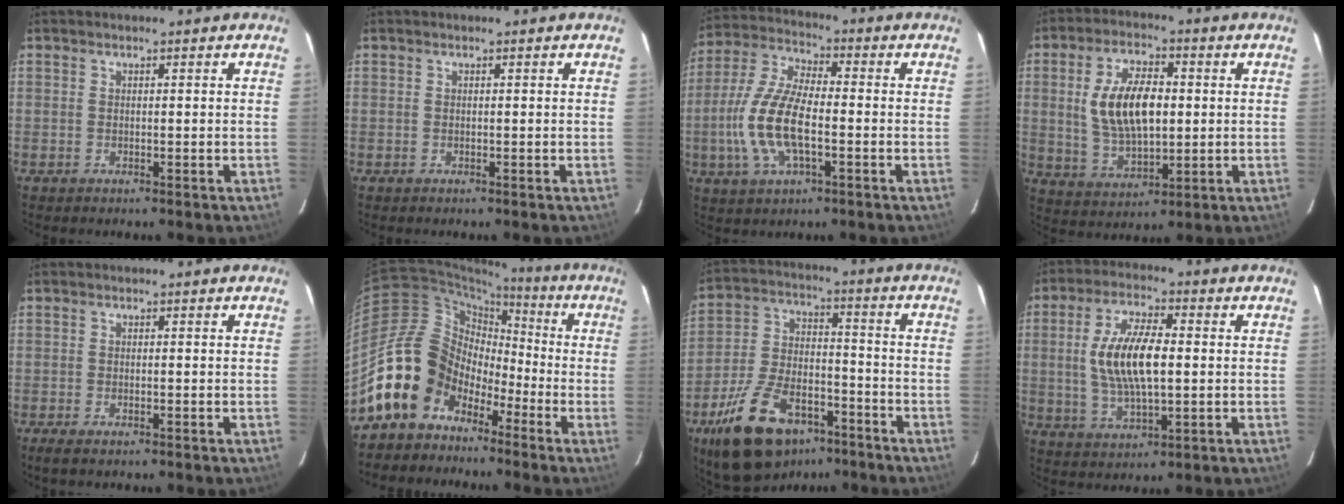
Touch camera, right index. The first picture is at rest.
{"total": 0.0}
{"total": 13.7, "force": [-3.0, 5.4, 12.3], "torque": [-0.267, 0.000, -0.062]}
{"total": 13.1, "force": [1.3, 6.6, 11.2], "torque": [-0.215, 0.007, 0.033]}
{"total": 2.3, "force": [-1.6, 0.6, 1.5], "torque": [-0.034, -0.006, -0.028]}
{"total": 14.1, "force": [-7.5, 10.9, 4.9], "torque": [-0.111, 0.035, -0.134]}
{"total": 20.1, "force": [-12.7, 10.1, 11.9], "torque": [-0.239, -0.007, -0.208]}
{"total": 12.3, "force": [0.6, 5.0, 11.2], "torque": [-0.220, 0.006, 0.015]}